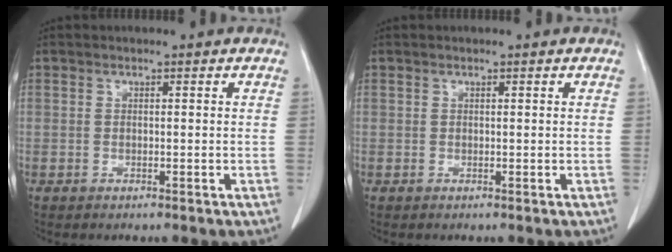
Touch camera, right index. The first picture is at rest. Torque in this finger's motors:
{"motor_torque": [0.00, -0.03, 0.02, 0.01]}